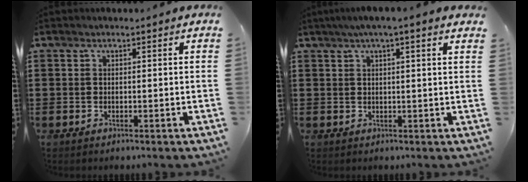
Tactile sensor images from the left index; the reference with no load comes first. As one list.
[{"total": 2.4, "force": [1.6, 0.4, 1.8], "torque": [-0.039, 0.004, 0.028]}]